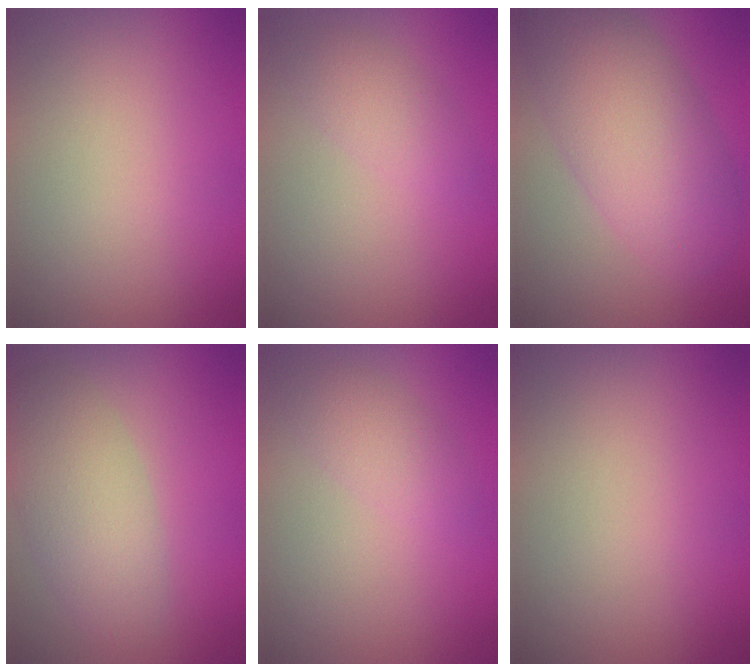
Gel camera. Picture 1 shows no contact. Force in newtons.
{"total": 2.0, "press": 2.0, "slide": 0.2}
{"total": 7.5, "press": 7.5, "slide": 0.3}
{"total": 4.9, "press": 4.9, "slide": 0.3}
{"total": 2.0, "press": 2.0, "slide": 0.2}
{"total": 0.0}